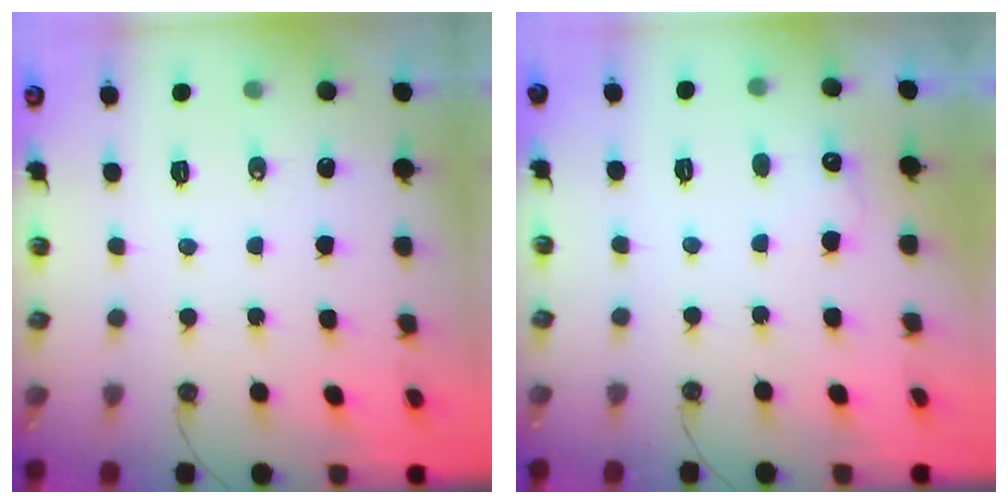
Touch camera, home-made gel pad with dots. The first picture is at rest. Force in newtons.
{"total": 5.2, "press": 5.1, "slide": 1.1}